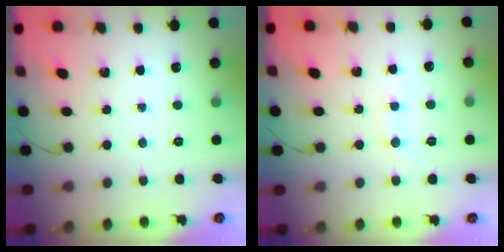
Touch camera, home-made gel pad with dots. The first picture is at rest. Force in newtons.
{"total": 4.8, "press": 4.7, "slide": 1.3}